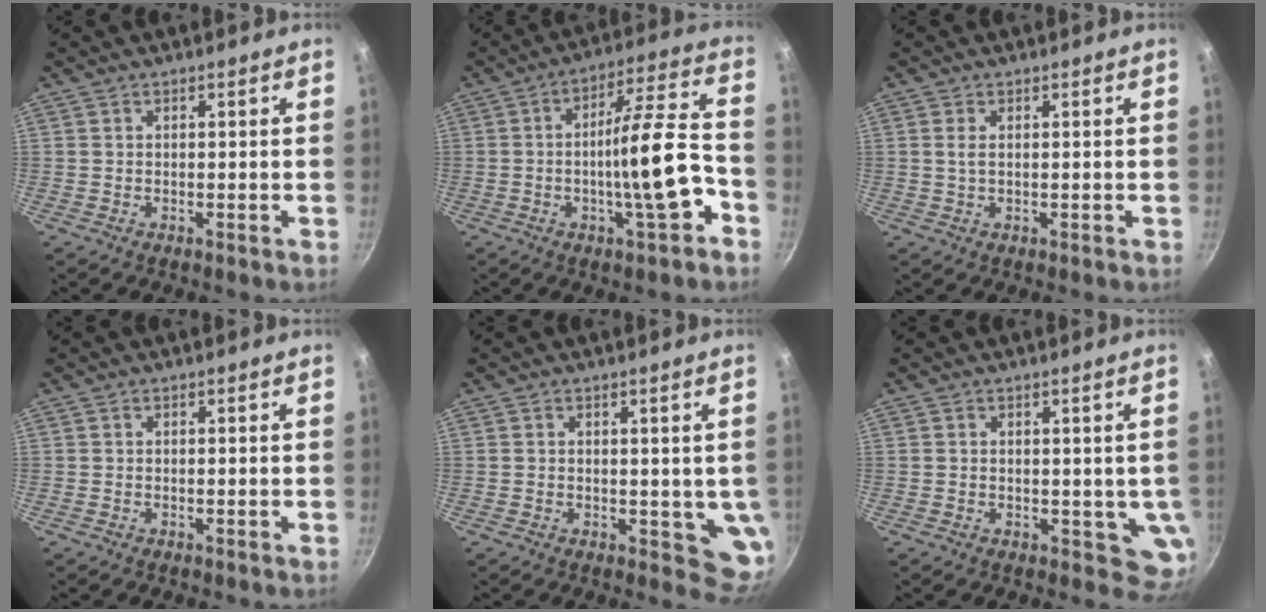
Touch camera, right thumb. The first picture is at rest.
{"total": 14.5, "force": [-4.8, 3.1, 13.3], "torque": [-0.182, 0.046, -0.076]}
{"total": 1.6, "force": [0.3, 0.8, 1.4], "torque": [-0.029, -0.001, 0.007]}
{"total": 0.0}
{"total": 5.6, "force": [0.6, 3.5, 4.3], "torque": [-0.044, -0.016, 0.010]}
{"total": 5.4, "force": [0.4, 3.7, 3.9], "torque": [-0.037, -0.016, 0.007]}